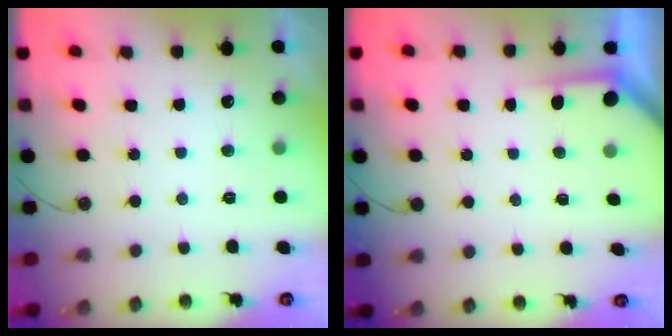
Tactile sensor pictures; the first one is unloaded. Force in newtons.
{"total": 2.0, "press": 2.0, "slide": 0.2}